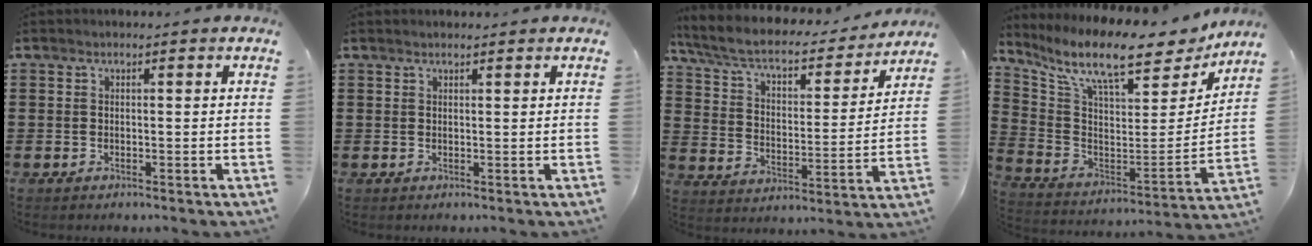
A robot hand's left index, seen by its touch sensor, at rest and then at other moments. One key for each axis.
{"total": 0.7, "fx": 0.7, "fy": 0.1, "fz": 0.3, "tx": -0.006, "ty": -0.001, "tz": 0.013}
{"total": 6.5, "fx": 5.3, "fy": 1.5, "fz": 3.3, "tx": -0.088, "ty": -0.036, "tz": 0.086}
{"total": 11.3, "fx": 9.0, "fy": 2.5, "fz": 6.4, "tx": -0.146, "ty": -0.066, "tz": 0.153}